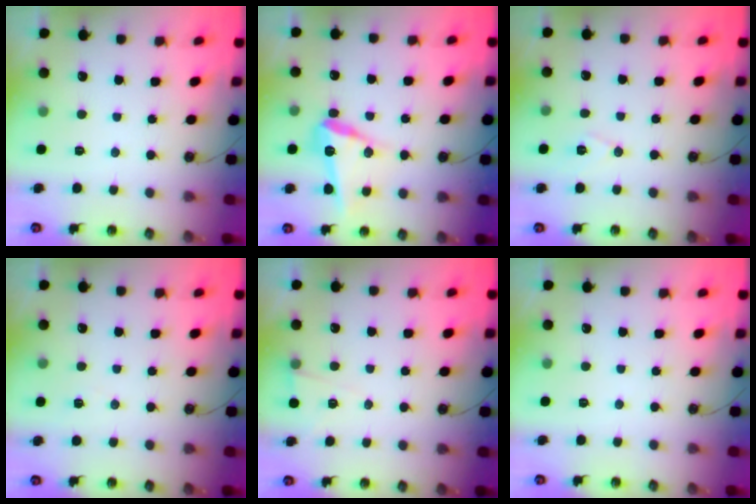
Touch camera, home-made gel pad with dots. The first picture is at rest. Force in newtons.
{"total": 14.5, "press": 14.4, "slide": 1.2}
{"total": 8.2, "press": 7.0, "slide": 4.3}
{"total": 3.3, "press": 2.8, "slide": 1.7}
{"total": 4.2, "press": 3.0, "slide": 2.9}
{"total": 0.0}